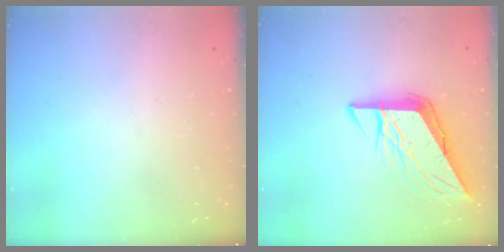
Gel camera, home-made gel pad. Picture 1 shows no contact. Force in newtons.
{"total": 8.9, "press": 8.9, "slide": 0.9}